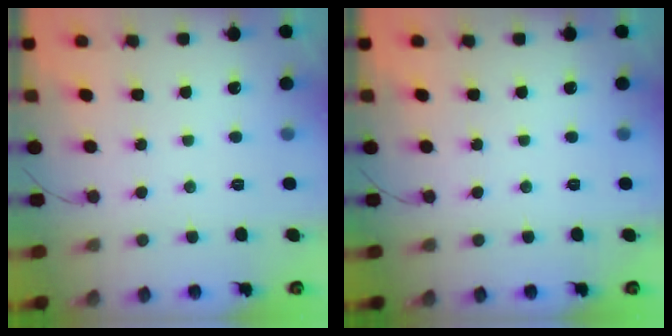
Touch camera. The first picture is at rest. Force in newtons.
{"total": 0.0}